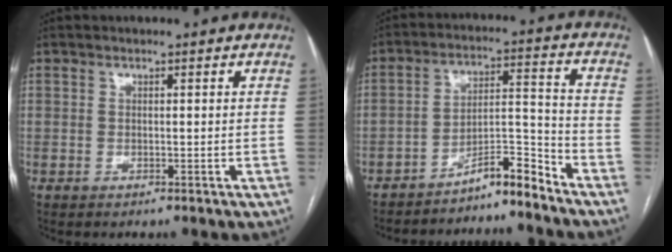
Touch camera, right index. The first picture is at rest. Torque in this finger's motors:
{"motor_torque": [0.47, -0.65, 0.22, 0.05]}